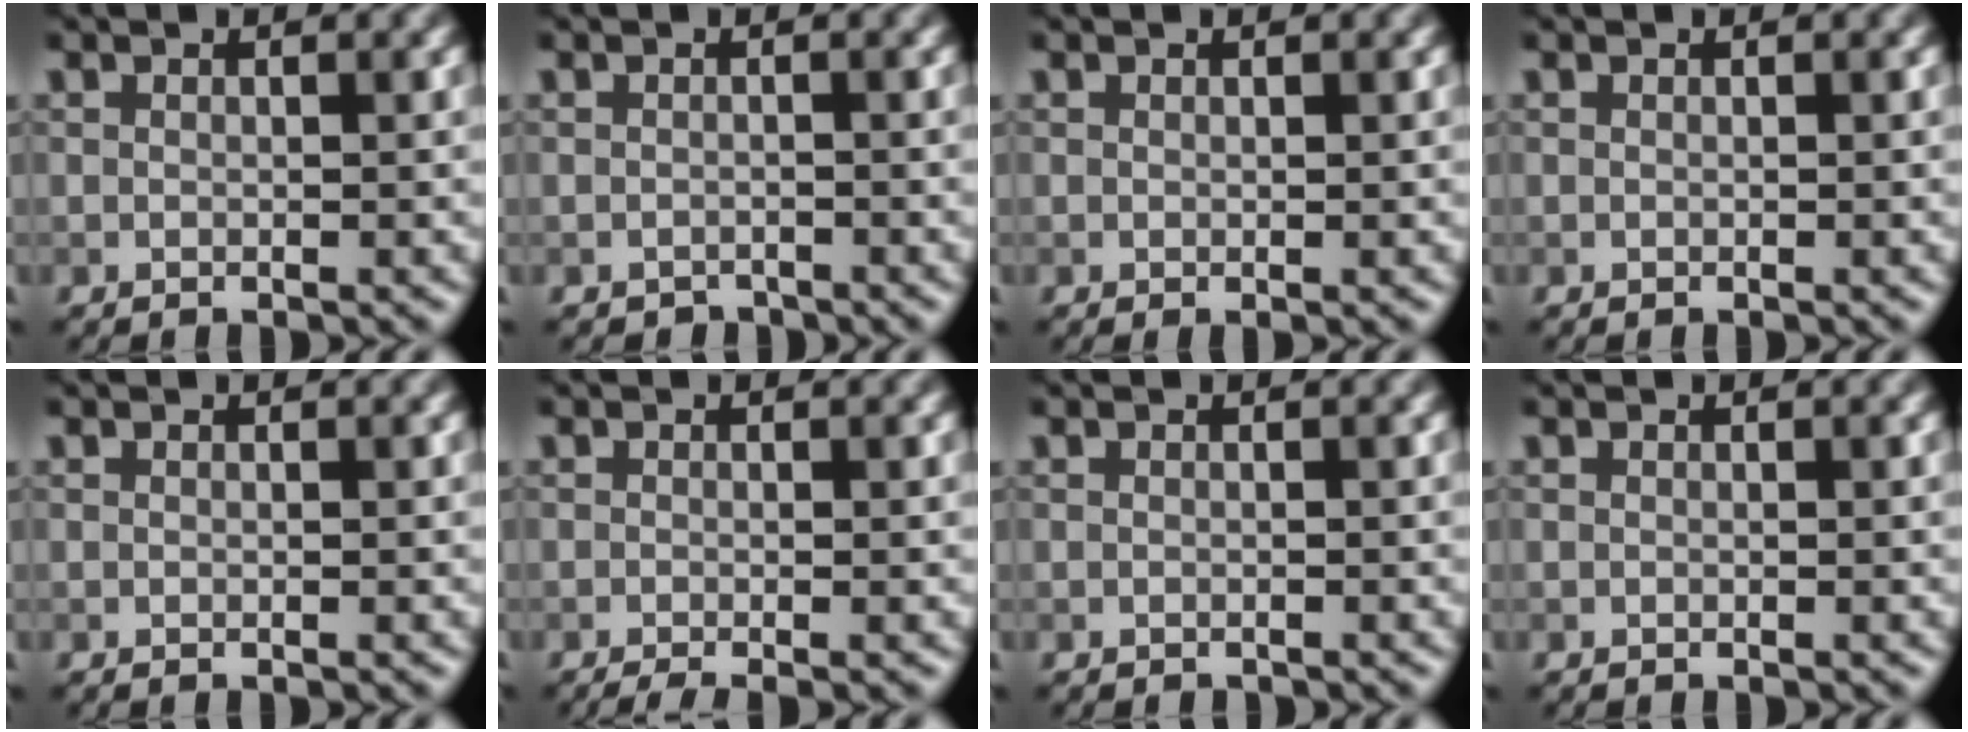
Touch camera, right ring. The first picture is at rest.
{"total": 0.9, "force": [-0.8, 0.4, -0.1], "torque": [0.004, -0.002, -0.013]}
{"total": 0.0}
{"total": 0.0}
{"total": 0.0}
{"total": 1.9, "force": [-1.0, 0.5, 1.5], "torque": [-0.020, -0.007, -0.021]}
{"total": 0.0}
{"total": 0.0}